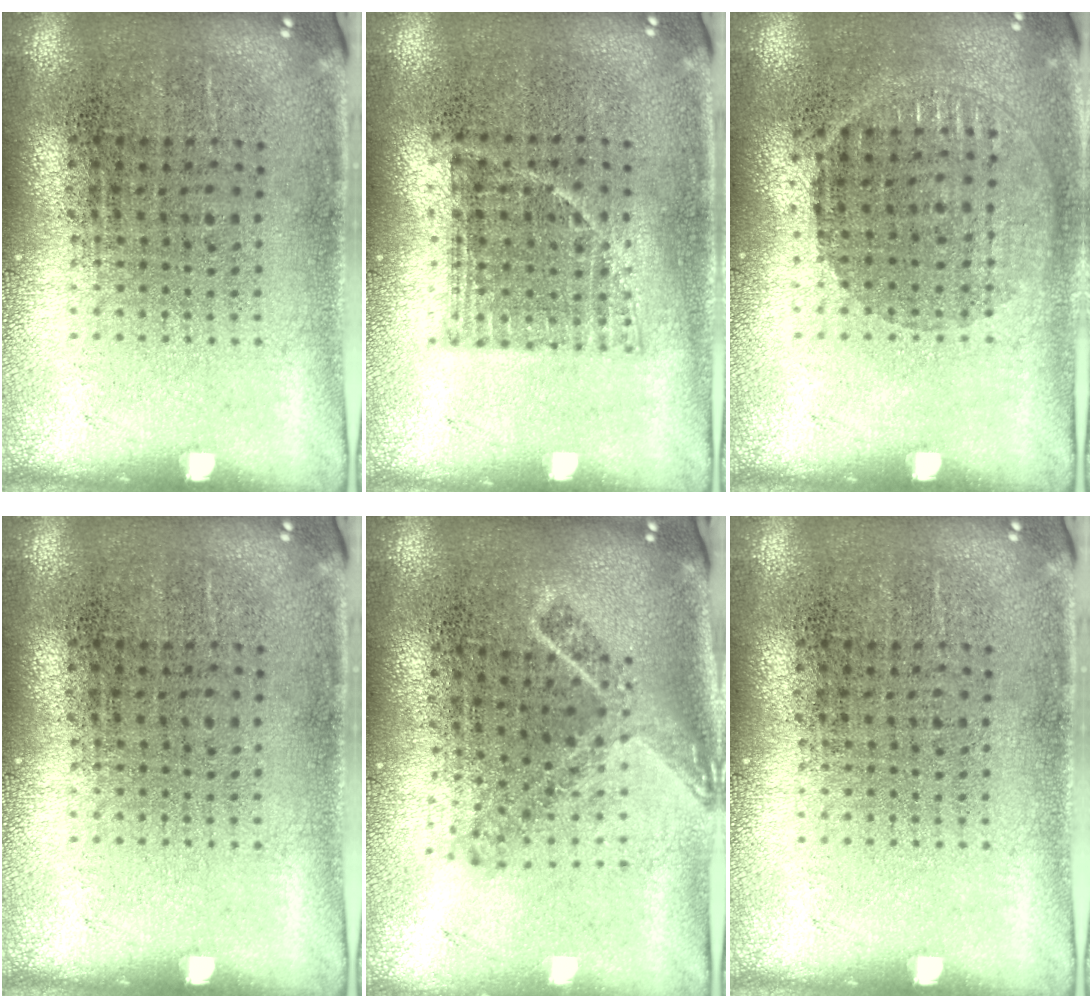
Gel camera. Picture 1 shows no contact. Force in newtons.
{"total": 0.8, "press": 0.7, "slide": 0.5}
{"total": 0.9, "press": 0.8, "slide": 0.3}
{"total": 0.0}
{"total": 1.8, "press": 1.4, "slide": 1.2}
{"total": 0.0}